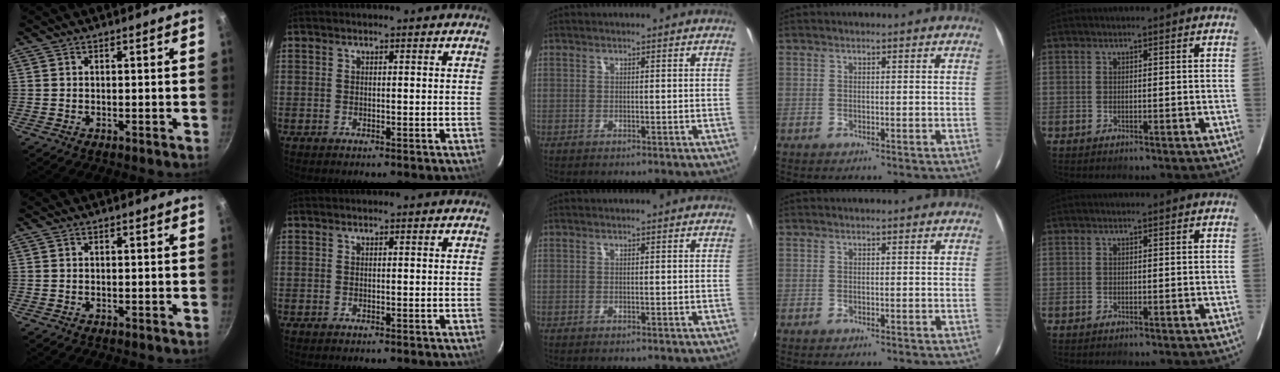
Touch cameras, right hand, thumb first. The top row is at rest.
{}